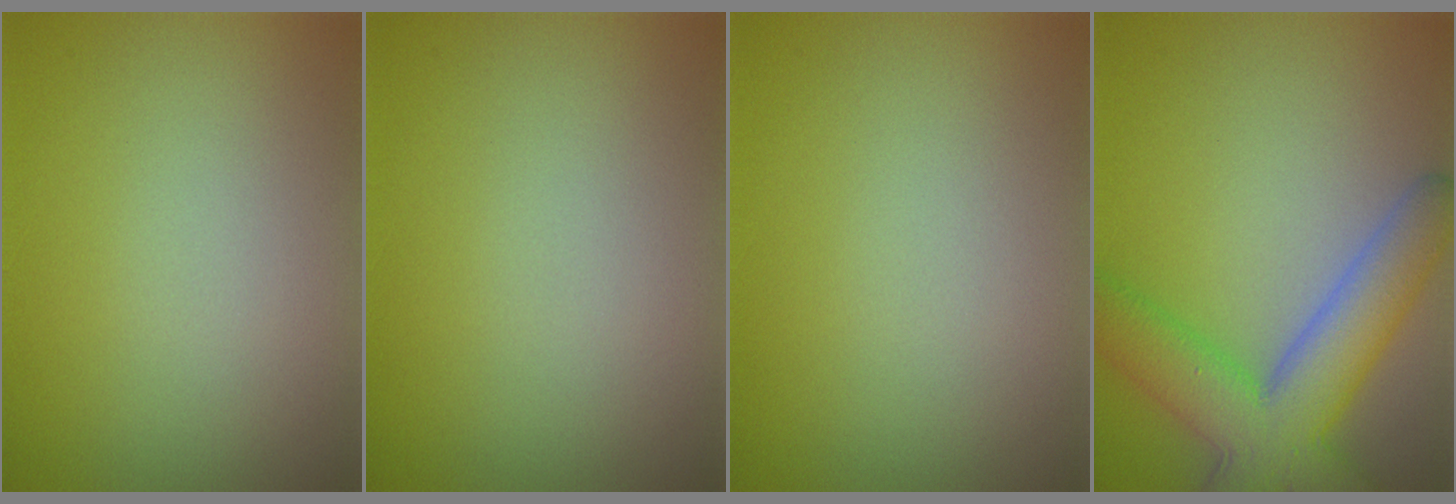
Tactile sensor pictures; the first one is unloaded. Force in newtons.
{"total": 0.0}
{"total": 0.0}
{"total": 8.6, "press": 8.6, "slide": 0.4}